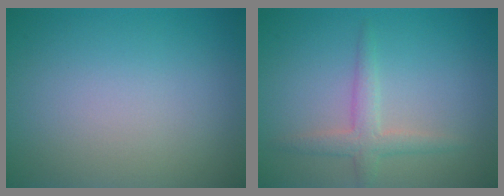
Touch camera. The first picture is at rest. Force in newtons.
{"total": 2.4, "press": 2.4, "slide": 0.0}